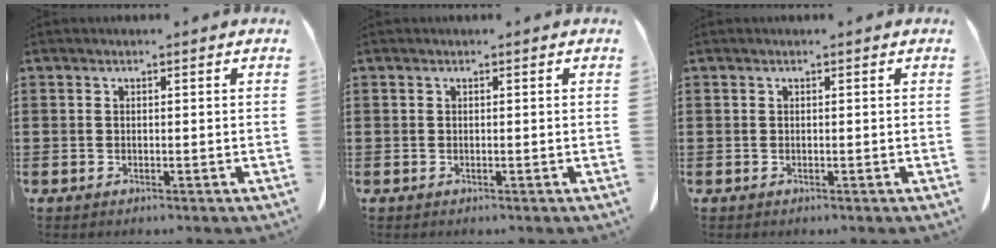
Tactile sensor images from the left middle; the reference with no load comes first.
{"total": 0.0}
{"total": 0.0}